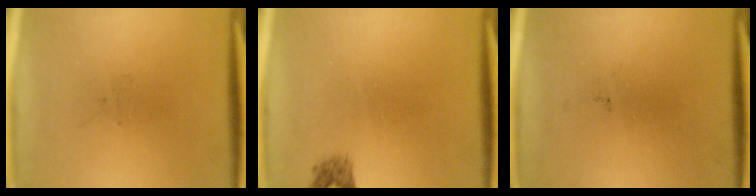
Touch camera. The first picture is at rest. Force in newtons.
{"total": 1.4}
{"total": 0.0}